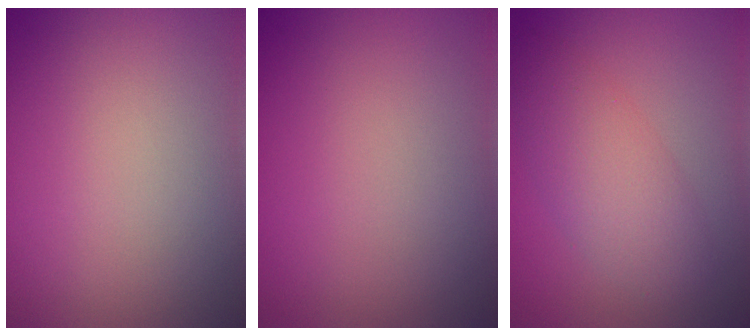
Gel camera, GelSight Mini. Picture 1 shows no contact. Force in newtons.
{"total": 0.0}
{"total": 4.3, "press": 4.3, "slide": 0.3}